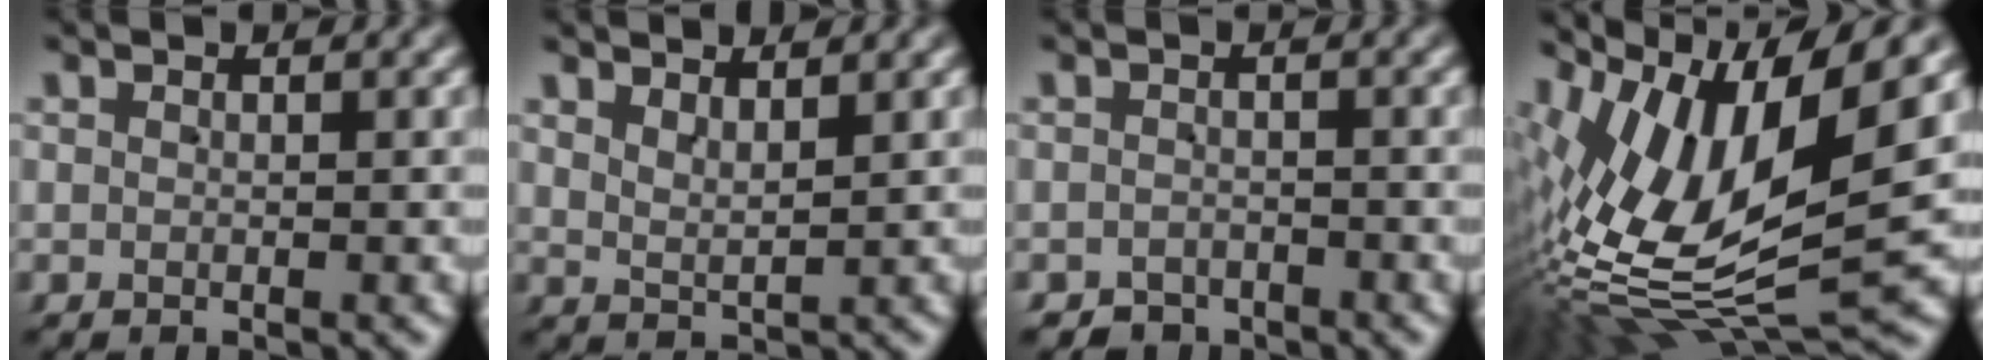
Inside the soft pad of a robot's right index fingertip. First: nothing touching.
{"total": 2.2, "force": [2.2, 0.0, 0.5], "torque": [-0.013, 0.003, 0.043]}
{"total": 3.1, "force": [-2.8, 1.3, -0.2], "torque": [0.017, -0.007, -0.050]}
{"total": 12.6, "force": [0.4, 7.0, 10.5], "torque": [-0.188, -0.019, 0.013]}